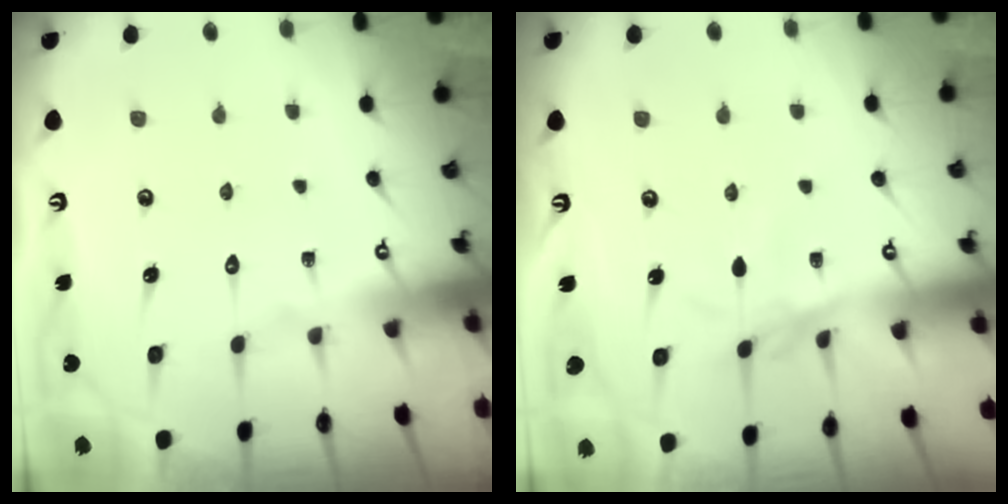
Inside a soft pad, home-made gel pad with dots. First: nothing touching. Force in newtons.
{"total": 2.0, "press": 1.9, "slide": 0.4}